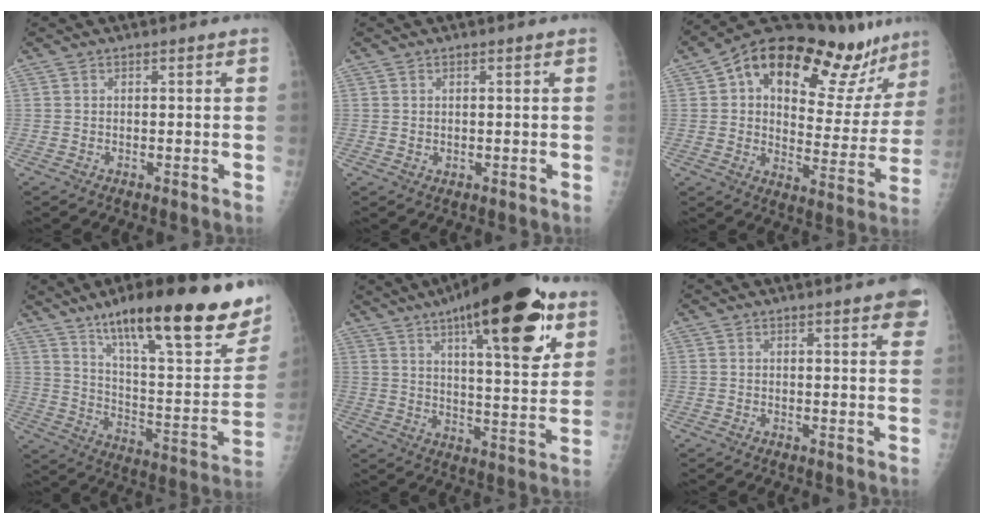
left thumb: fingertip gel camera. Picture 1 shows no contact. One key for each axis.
{"total": 0.9, "fx": 0.4, "fy": 0.7, "fz": 0.4, "tx": 0.000, "ty": -0.002, "tz": 0.006}
{"total": 24.8, "fx": 16.0, "fy": 11.1, "fz": 15.4, "tx": -0.176, "ty": -0.037, "tz": 0.229}
{"total": 29.2, "fx": 18.3, "fy": 6.8, "fz": 21.8, "tx": -0.290, "ty": -0.058, "tz": 0.284}
{"total": 24.2, "fx": 12.7, "fy": 7.0, "fz": 19.3, "tx": -0.267, "ty": -0.034, "tz": 0.189}
{"total": 1.5, "fx": 0.9, "fy": 0.4, "fz": 1.2, "tx": -0.016, "ty": -0.001, "tz": 0.008}